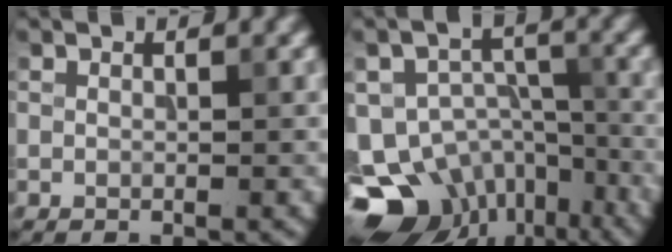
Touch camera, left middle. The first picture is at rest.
{"total": 15.5, "force": [-10.1, 10.2, 6.1], "torque": [-0.113, -0.023, -0.122]}